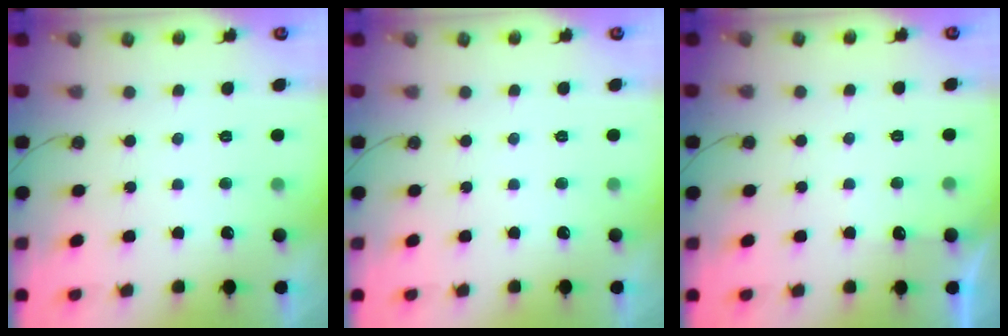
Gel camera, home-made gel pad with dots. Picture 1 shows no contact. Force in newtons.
{"total": 0.0}
{"total": 2.7, "press": 2.7, "slide": 0.3}